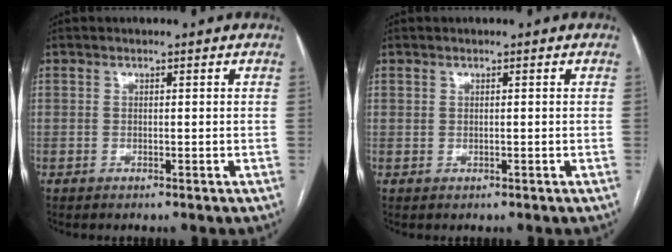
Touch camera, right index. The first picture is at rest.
{"total": 0.0}